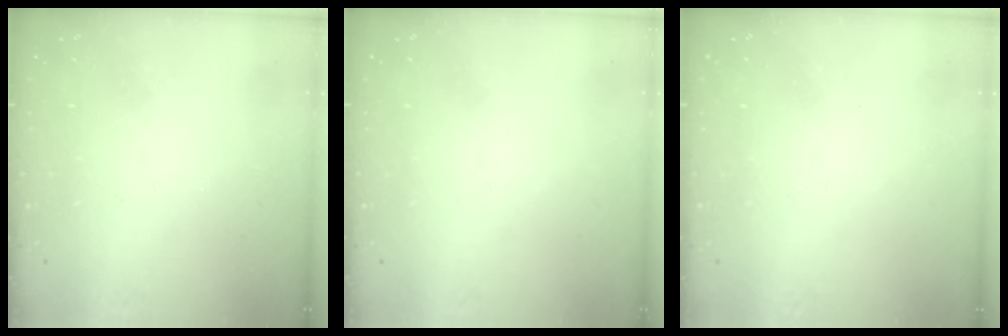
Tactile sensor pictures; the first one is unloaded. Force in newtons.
{"total": 0.0}
{"total": 2.8, "press": 2.8, "slide": 0.4}